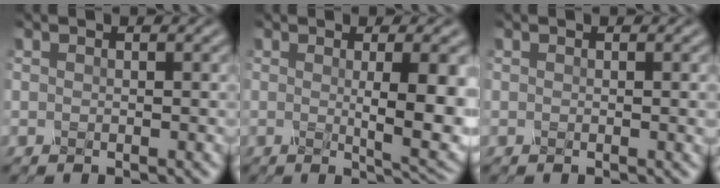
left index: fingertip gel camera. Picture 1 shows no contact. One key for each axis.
{"total": 6.9, "fx": 0.0, "fy": 1.5, "fz": 6.7, "tx": -0.088, "ty": -0.008, "tz": 0.005}
{"total": 0.5, "fx": 0.0, "fy": 0.1, "fz": 0.5, "tx": -0.006, "ty": 0.000, "tz": 0.000}